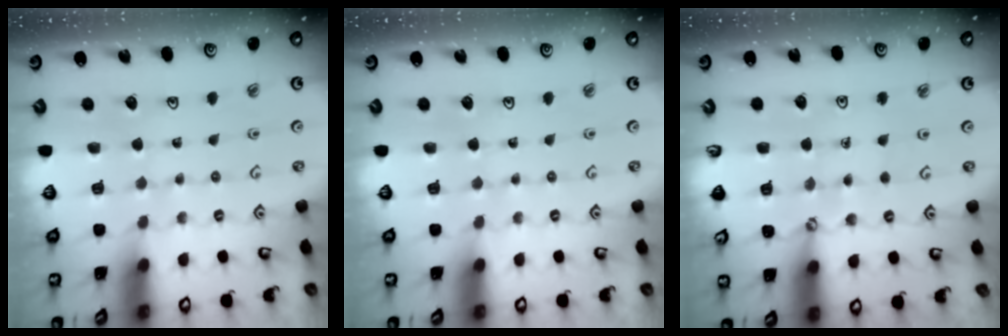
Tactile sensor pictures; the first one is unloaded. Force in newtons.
{"total": 0.0}
{"total": 0.7, "press": 0.7, "slide": 0.0}